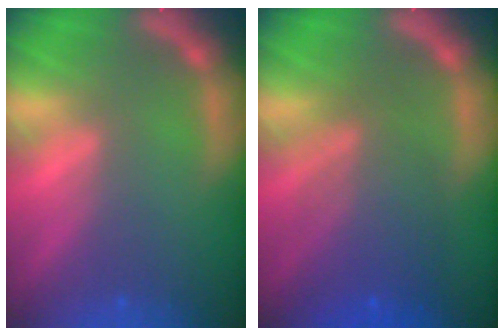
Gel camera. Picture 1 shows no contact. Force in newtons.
{"total": 6.6}